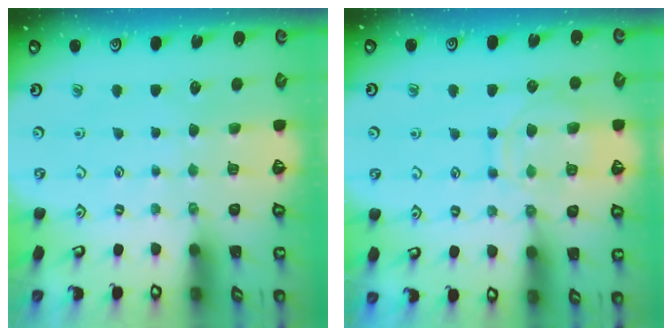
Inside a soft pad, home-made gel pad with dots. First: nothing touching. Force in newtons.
{"total": 11.9, "press": 11.9, "slide": 1.2}